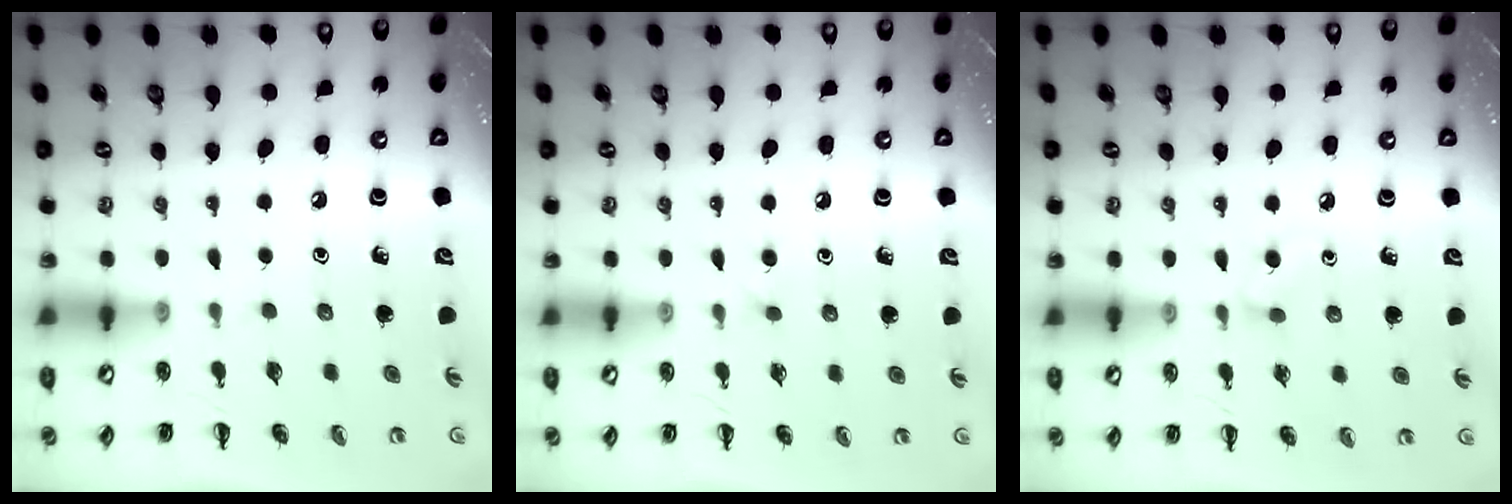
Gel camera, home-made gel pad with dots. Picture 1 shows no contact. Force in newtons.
{"total": 2.2, "press": 2.0, "slide": 1.0}
{"total": 4.2, "press": 4.1, "slide": 1.1}